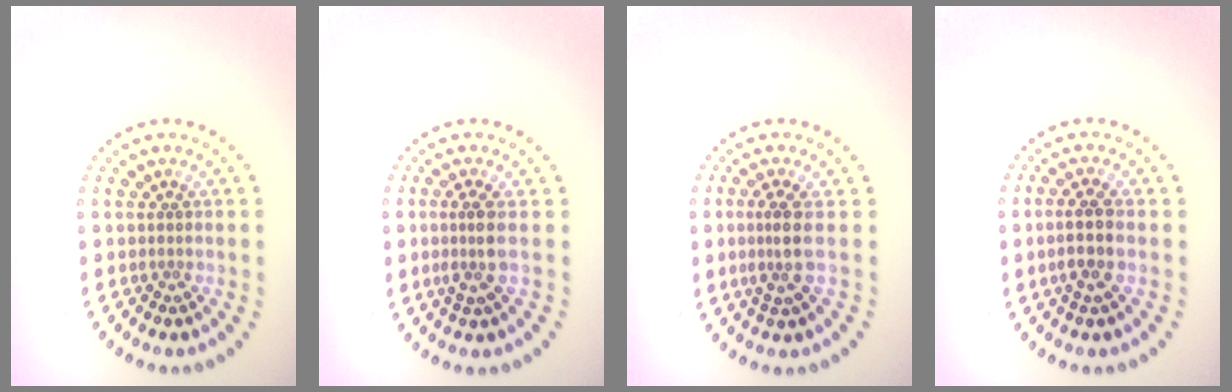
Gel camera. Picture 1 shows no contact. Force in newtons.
{"total": 2.4, "press": 1.7, "slide": 1.6}
{"total": 2.6, "press": 1.9, "slide": 1.8}
{"total": 2.6, "press": 2.3, "slide": 1.2}